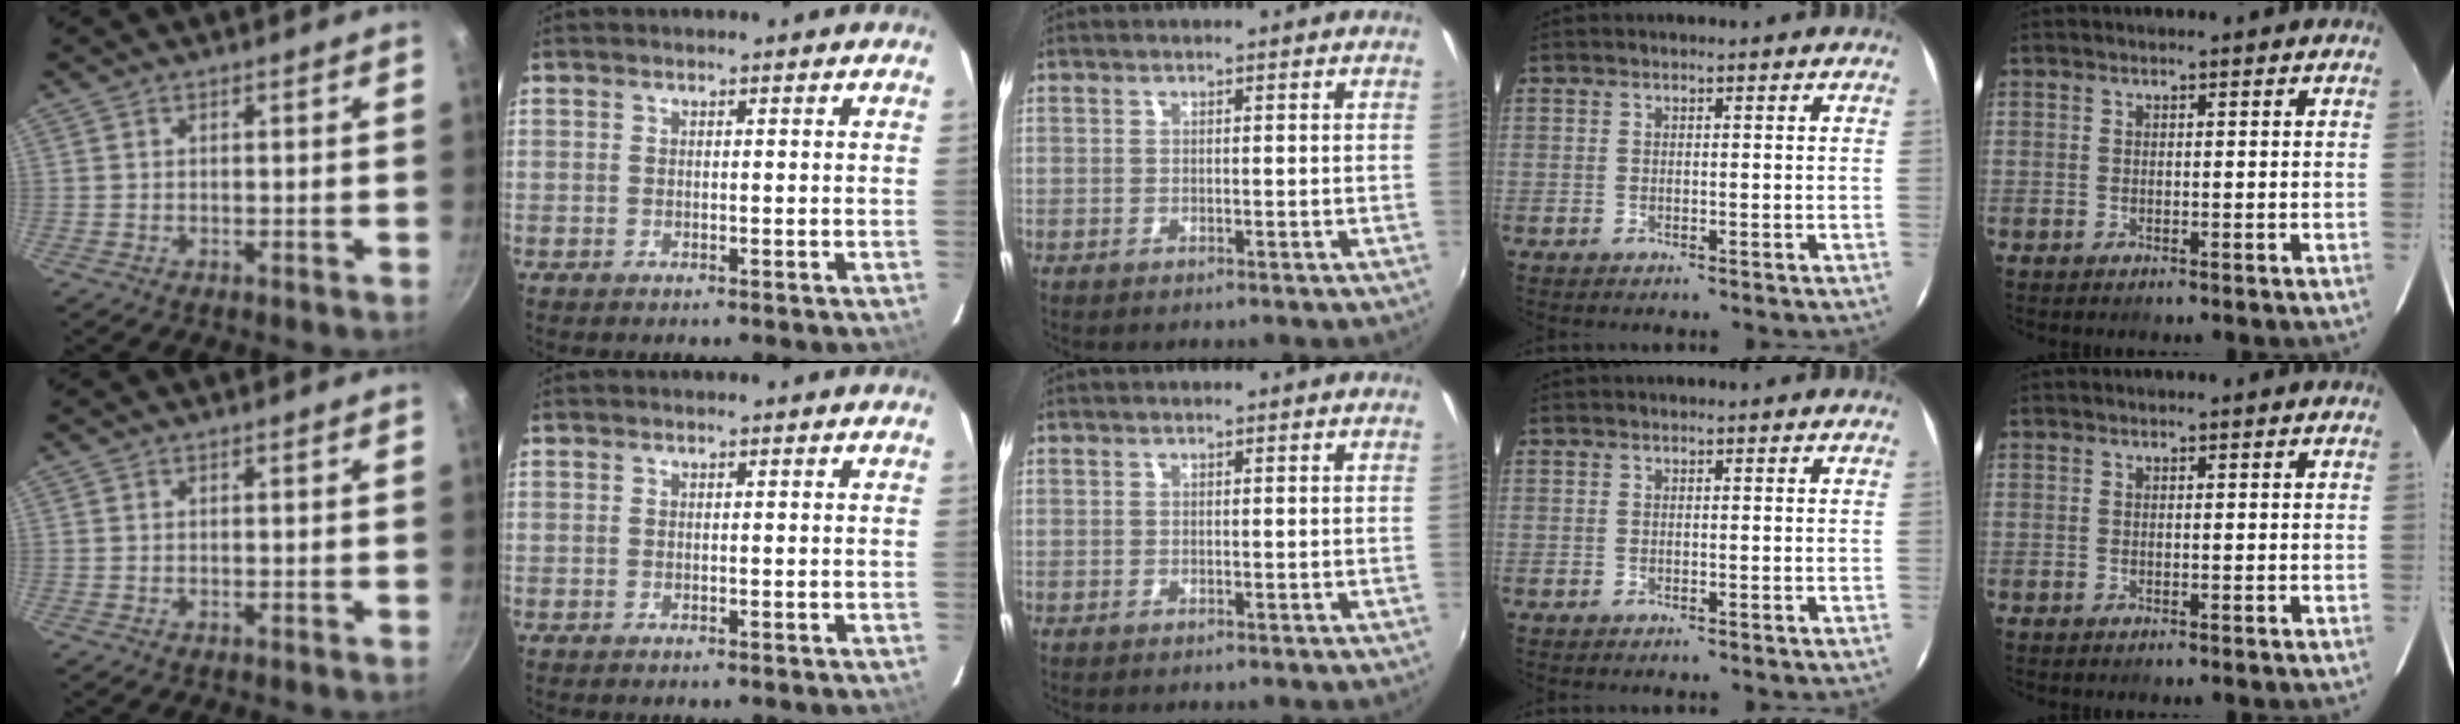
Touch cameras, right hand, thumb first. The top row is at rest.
{}